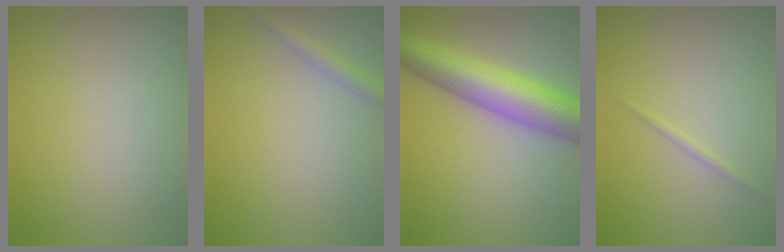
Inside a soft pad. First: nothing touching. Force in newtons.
{"total": 1.4, "press": 1.4, "slide": 0.0}
{"total": 7.9, "press": 7.9, "slide": 0.2}
{"total": 0.5, "press": 0.5, "slide": 0.0}